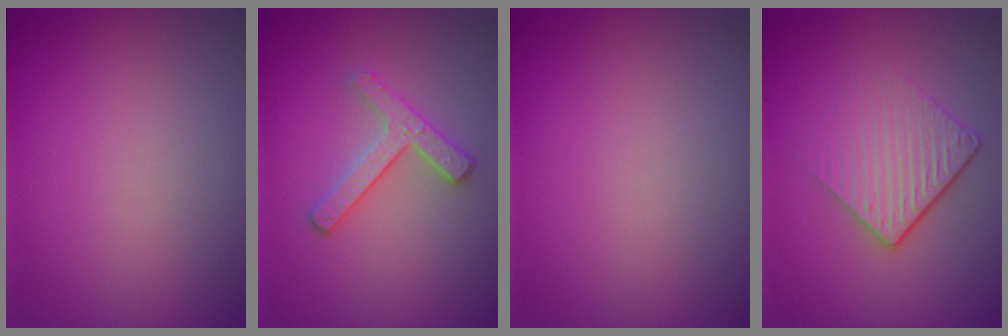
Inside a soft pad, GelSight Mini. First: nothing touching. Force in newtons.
{"total": 2.5, "press": 2.5, "slide": 0.4}
{"total": 0.0}
{"total": 4.4, "press": 2.7, "slide": 3.4}